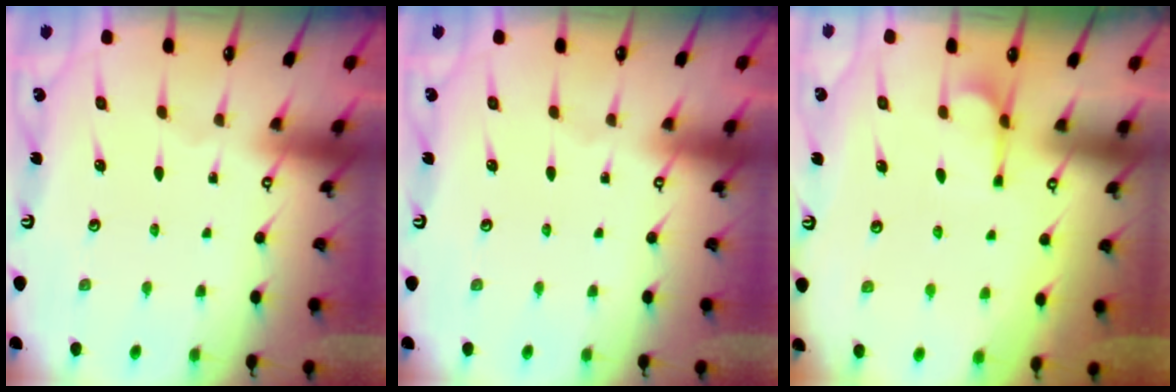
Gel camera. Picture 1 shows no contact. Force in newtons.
{"total": 0.0}
{"total": 2.2, "press": 1.8, "slide": 1.2}